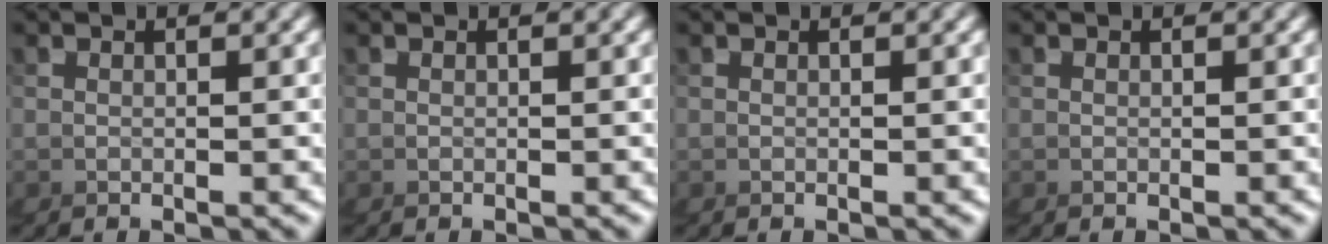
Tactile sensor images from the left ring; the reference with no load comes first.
{"total": 0.0}
{"total": 0.0}
{"total": 0.0}